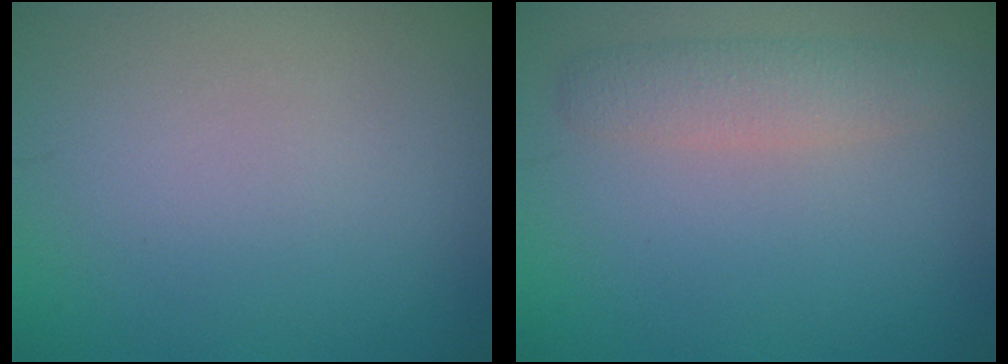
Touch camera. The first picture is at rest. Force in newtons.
{"total": 2.7, "press": 2.7, "slide": 0.1}